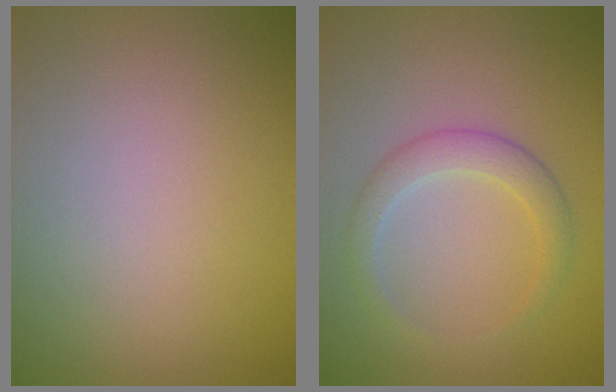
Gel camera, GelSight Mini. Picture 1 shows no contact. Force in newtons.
{"total": 2.4, "press": 2.4, "slide": 0.1}